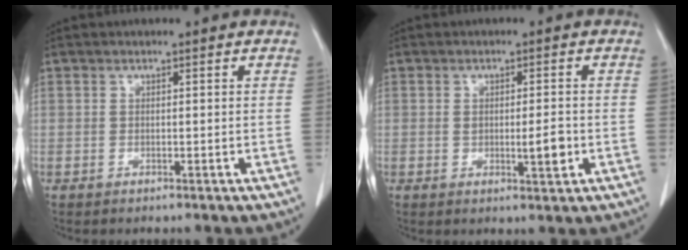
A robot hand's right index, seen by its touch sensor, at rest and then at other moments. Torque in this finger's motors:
{"motor_torque": [0.09, 0.03, 0.01, 0.01]}